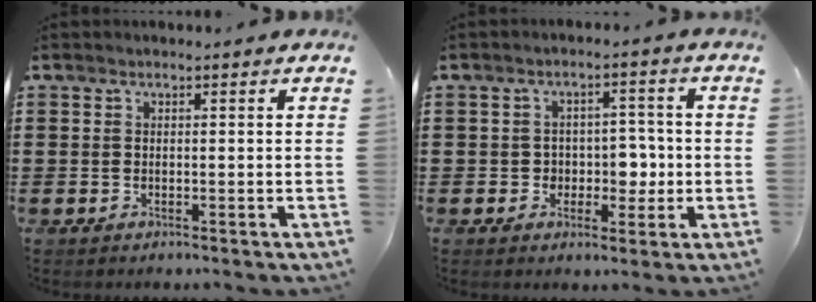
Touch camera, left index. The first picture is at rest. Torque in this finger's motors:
{"motor_torque": [0.11, 0.08, 0.05, 0.03]}